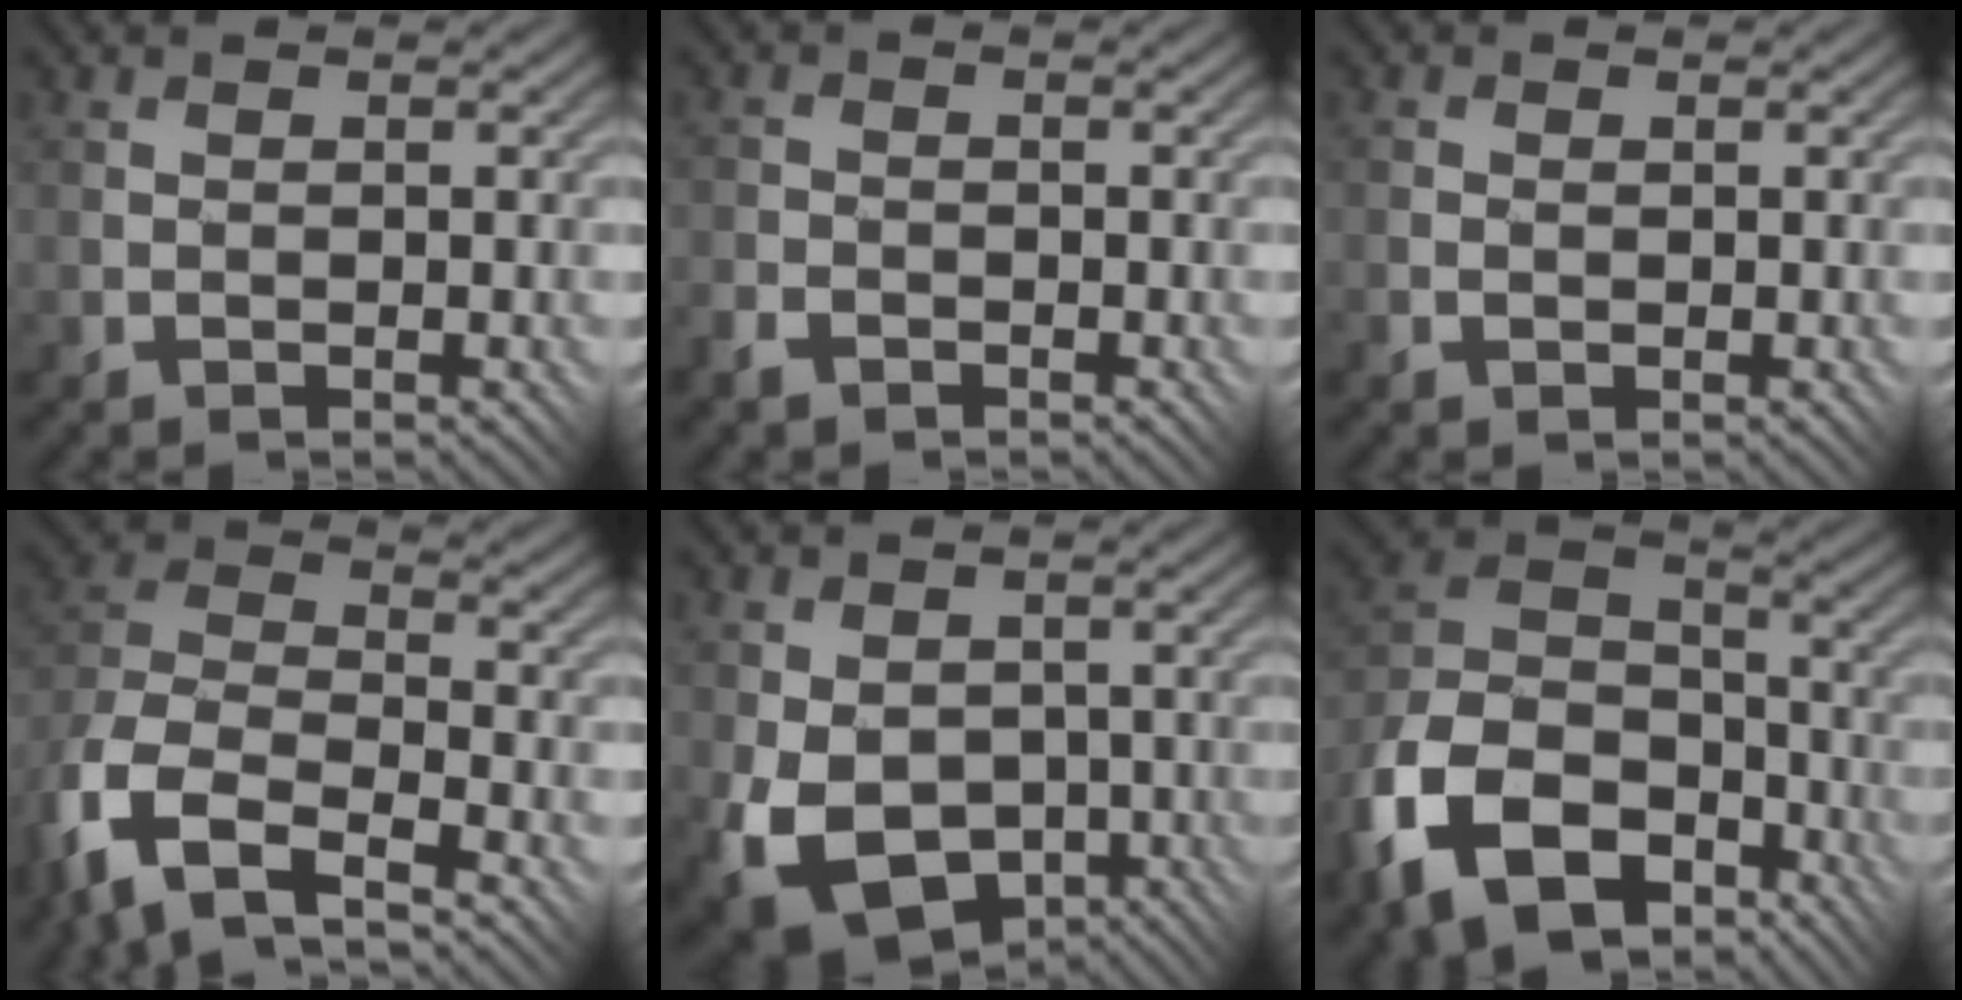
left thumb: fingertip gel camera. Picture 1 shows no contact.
{"total": 2.6, "force": [-1.9, 1.6, 0.8], "torque": [-0.024, -0.003, -0.044]}
{"total": 1.1, "force": [-0.2, 1.0, 0.5], "torque": [-0.006, 0.001, -0.001]}
{"total": 12.6, "force": [-8.2, 5.5, 7.8], "torque": [-0.181, -0.019, -0.169]}
{"total": 11.1, "force": [-3.8, 7.6, 7.1], "torque": [-0.145, -0.030, -0.064]}
{"total": 16.0, "force": [-9.3, 9.8, 8.6], "torque": [-0.211, -0.034, -0.177]}